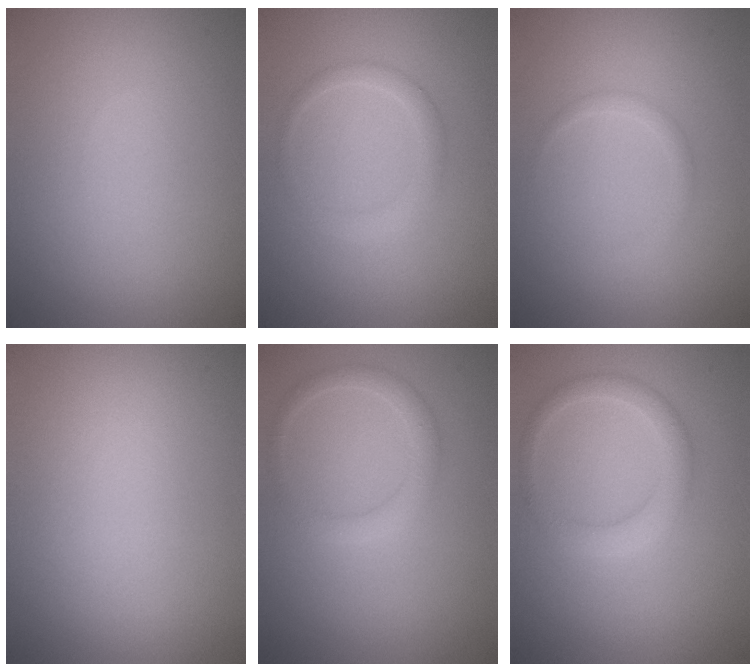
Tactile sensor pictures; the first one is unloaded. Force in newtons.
{"total": 1.7, "press": 1.7, "slide": 0.1}
{"total": 1.0, "press": 1.0, "slide": 0.0}
{"total": 0.0}
{"total": 2.0, "press": 2.0, "slide": 0.1}
{"total": 2.5, "press": 2.5, "slide": 0.1}